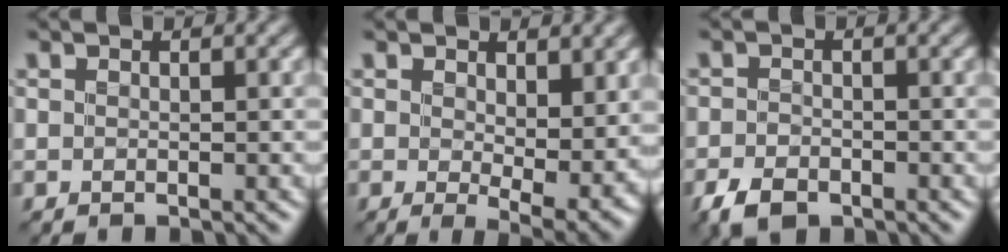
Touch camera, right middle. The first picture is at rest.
{"total": 5.8, "force": [1.4, 2.3, 5.2], "torque": [-0.082, -0.017, 0.029]}
{"total": 2.8, "force": [-1.9, 1.5, 1.3], "torque": [-0.026, -0.005, -0.043]}